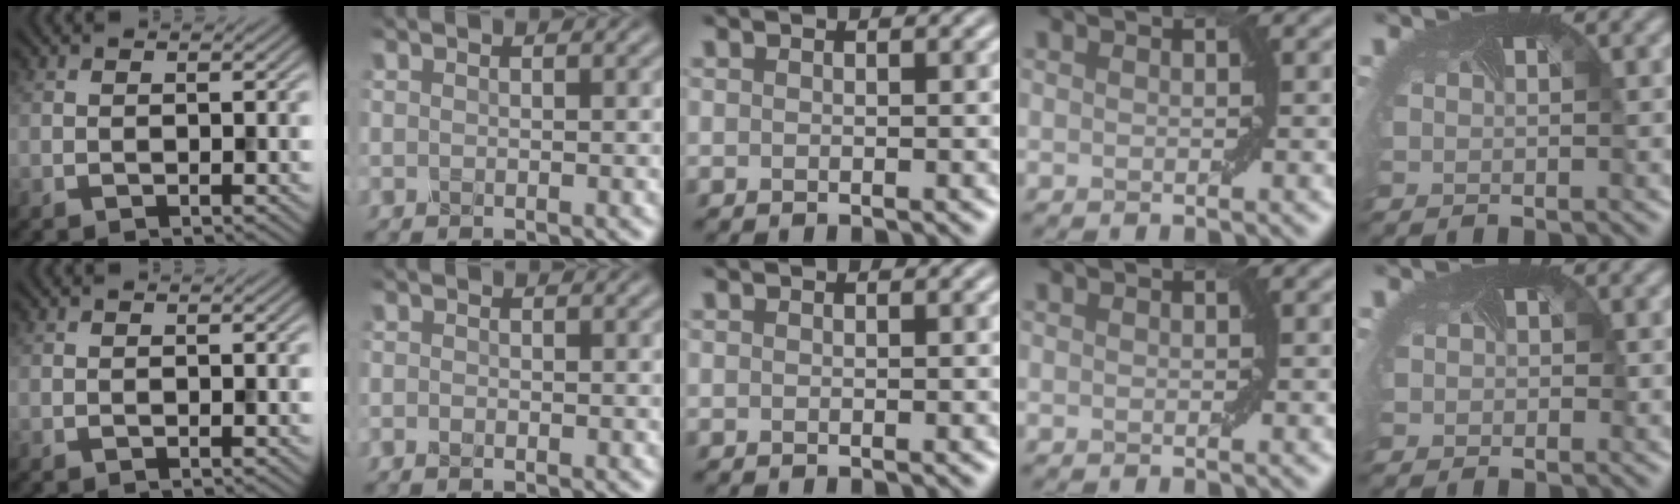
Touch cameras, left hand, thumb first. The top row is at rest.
{"index": {"total": 0.6, "force": [-0.4, 0.4, 0.4], "torque": [-0.006, -0.002, -0.008]}, "little": {"total": 0.8, "force": [0.1, 0.8, 0.1], "torque": [-0.001, -0.006, 0.002]}}